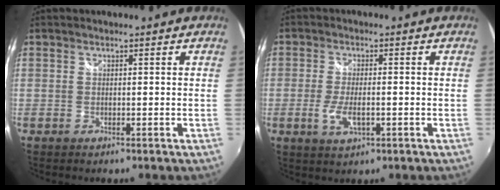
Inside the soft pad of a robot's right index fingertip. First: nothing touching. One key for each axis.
{"total": 5.4, "fx": -1.6, "fy": 1.9, "fz": 4.8, "tx": -0.099, "ty": -0.009, "tz": -0.030}